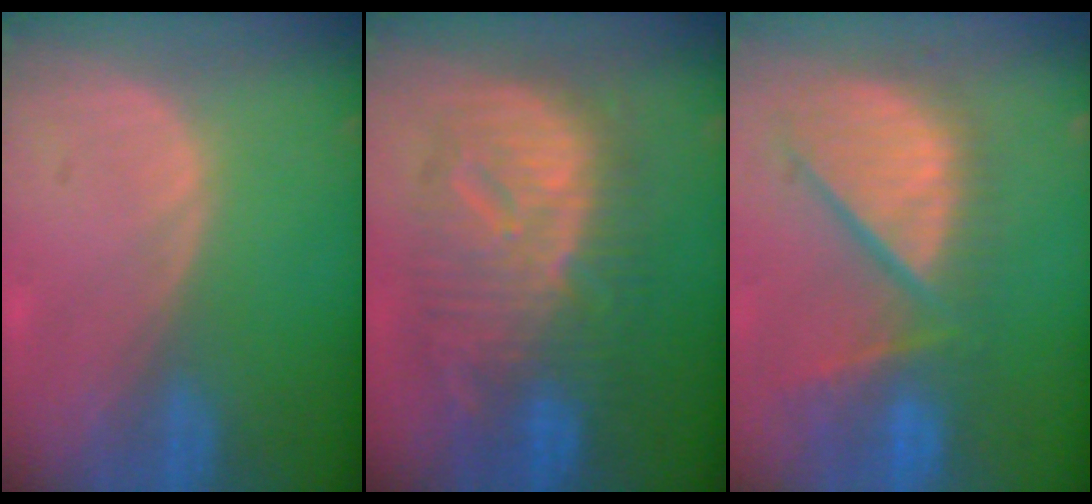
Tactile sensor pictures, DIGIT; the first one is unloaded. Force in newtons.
{"total": 12.5, "press": 12.4, "slide": 1.1}
{"total": 11.7, "press": 10.3, "slide": 5.5}